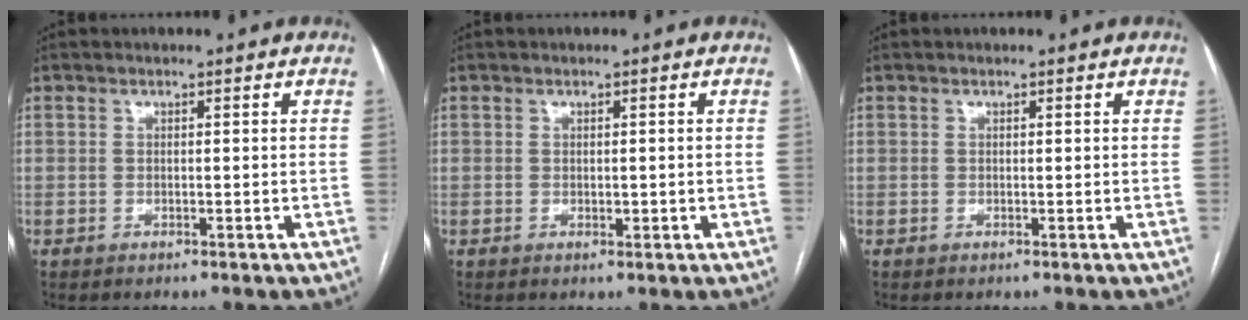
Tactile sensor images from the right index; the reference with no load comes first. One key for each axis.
{"total": 1.2, "fx": -0.1, "fy": 0.7, "fz": 1.0, "tx": -0.013, "ty": -0.001, "tz": 0.002}
{"total": 0.0}